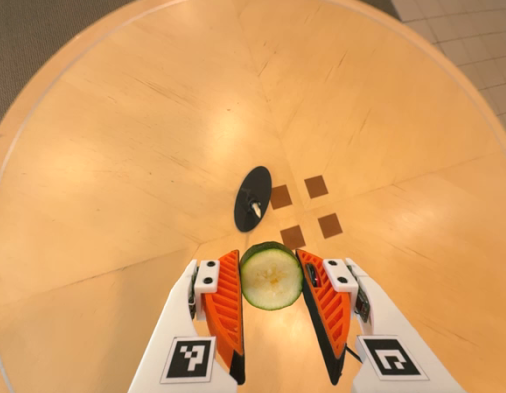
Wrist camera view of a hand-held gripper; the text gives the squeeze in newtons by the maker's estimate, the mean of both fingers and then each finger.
{"total": 8.2, "left": 7.9, "right": 8.4}